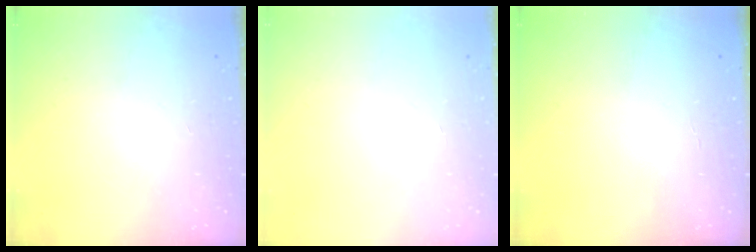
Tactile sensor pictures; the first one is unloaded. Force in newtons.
{"total": 0.0}
{"total": 2.0, "press": 2.0, "slide": 0.2}